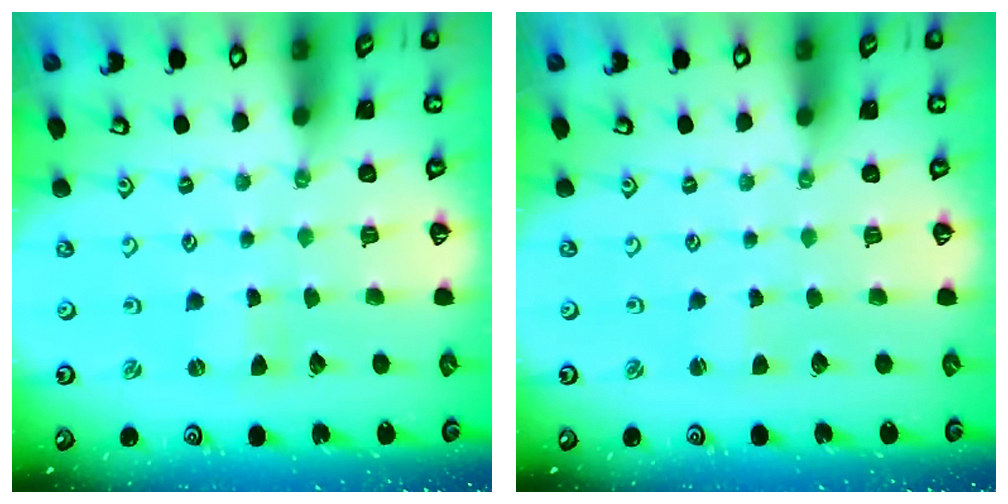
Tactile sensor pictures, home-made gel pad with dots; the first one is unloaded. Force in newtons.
{"total": 1.3, "press": 1.3, "slide": 0.2}